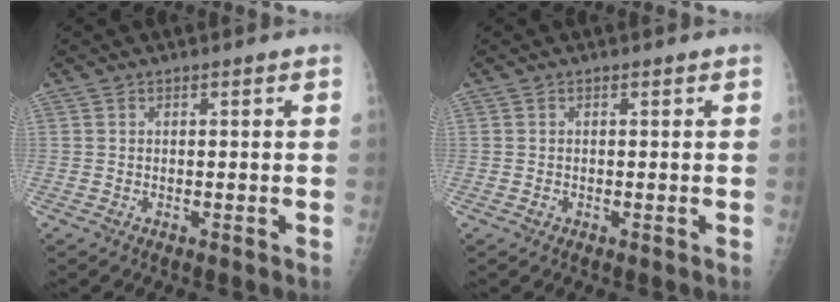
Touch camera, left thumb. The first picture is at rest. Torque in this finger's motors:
{"motor_torque": [-0.49, 0.04, -0.25, -0.18, 0.06]}